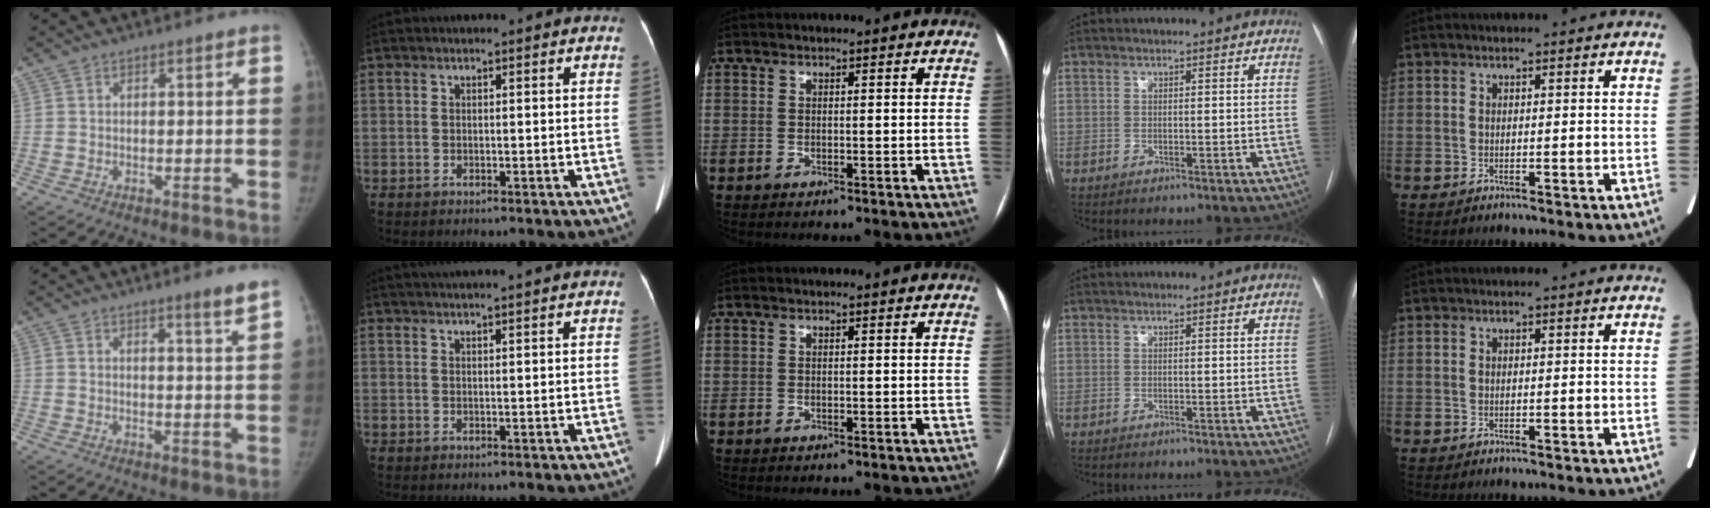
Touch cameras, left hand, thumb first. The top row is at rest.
{"thumb": {"total": 3.2, "force": [2.5, -0.1, 2.0], "torque": [-0.026, -0.026, 0.034]}, "index": {"total": 7.4, "force": [6.6, -0.6, 3.2], "torque": [-0.045, 0.032, 0.078]}}